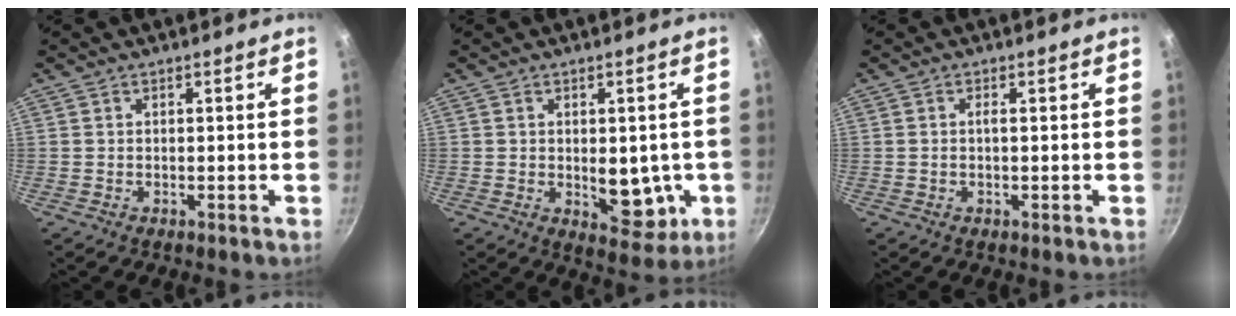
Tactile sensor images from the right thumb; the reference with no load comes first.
{"total": 8.7, "force": [-0.9, 5.0, 7.1], "torque": [-0.060, -0.011, -0.003]}
{"total": 0.9, "force": [0.0, 0.2, 0.9], "torque": [-0.021, 0.003, -0.002]}